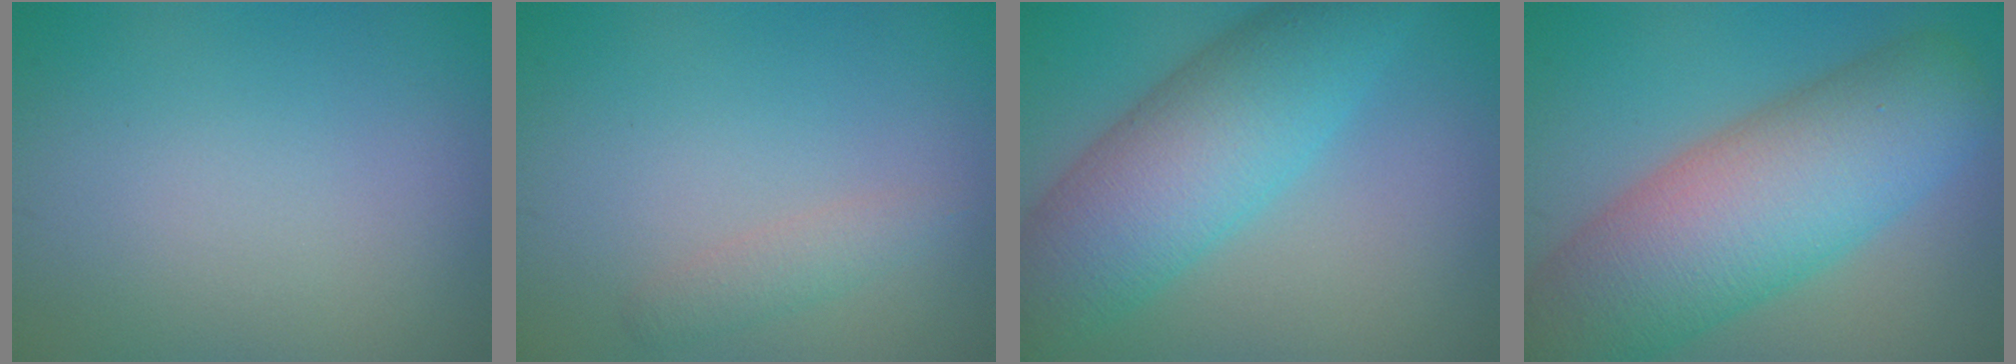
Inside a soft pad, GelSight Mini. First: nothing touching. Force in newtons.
{"total": 1.5, "press": 1.5, "slide": 0.0}
{"total": 8.5, "press": 8.5, "slide": 0.1}
{"total": 11.6, "press": 11.5, "slide": 0.5}